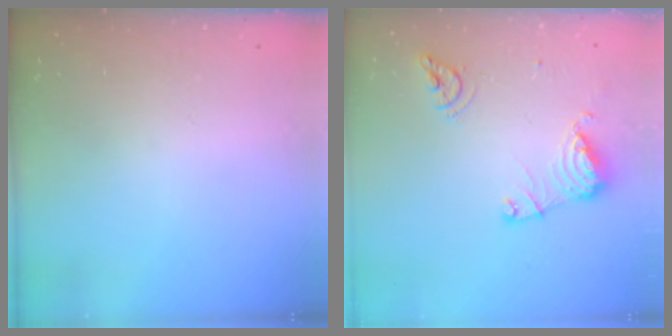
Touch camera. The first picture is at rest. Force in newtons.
{"total": 11.9, "press": 11.9, "slide": 1.3}